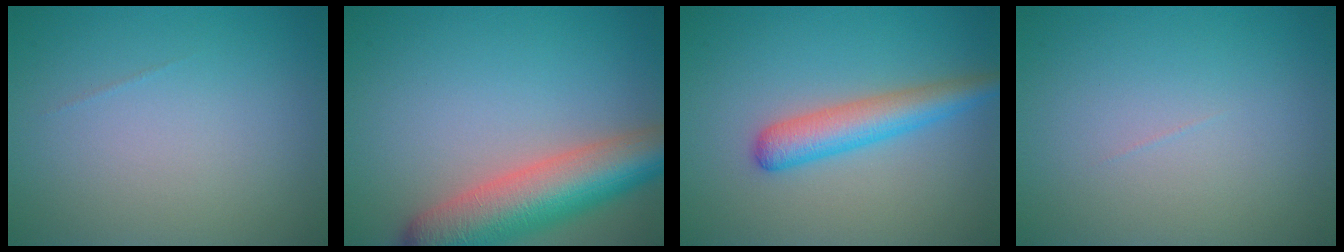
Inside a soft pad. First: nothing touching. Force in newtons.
{"total": 8.7, "press": 8.7, "slide": 0.5}
{"total": 3.9, "press": 3.9, "slide": 0.1}
{"total": 0.0}